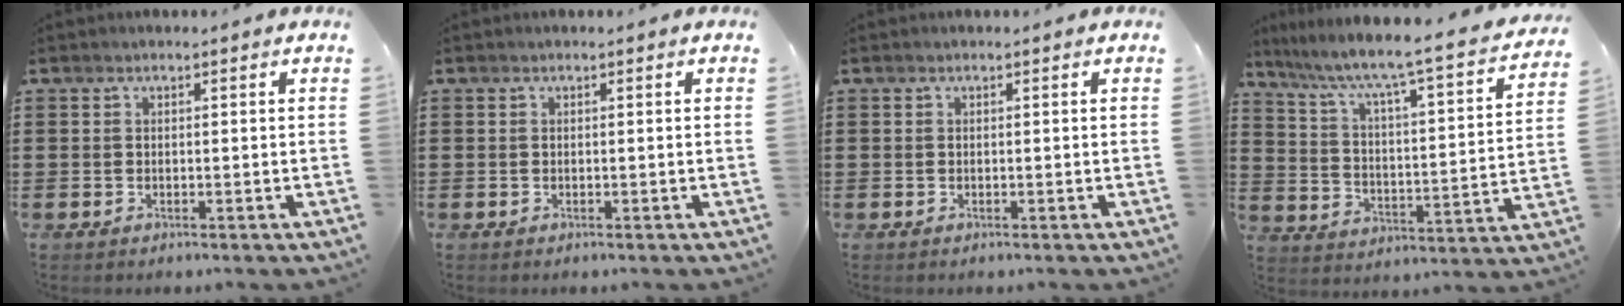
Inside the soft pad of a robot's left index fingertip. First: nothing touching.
{"total": 0.0}
{"total": 0.0}
{"total": 5.3, "force": [4.3, -0.1, 3.2], "torque": [-0.084, -0.048, 0.057]}